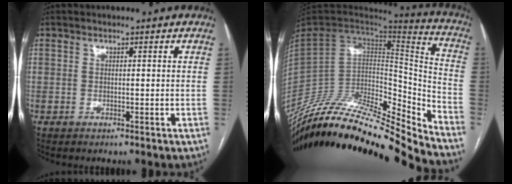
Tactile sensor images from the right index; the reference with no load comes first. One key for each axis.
{"total": 31.8, "fx": -29.1, "fy": 2.3, "fz": 12.6, "tx": -0.183, "ty": -0.026, "tz": -0.458}